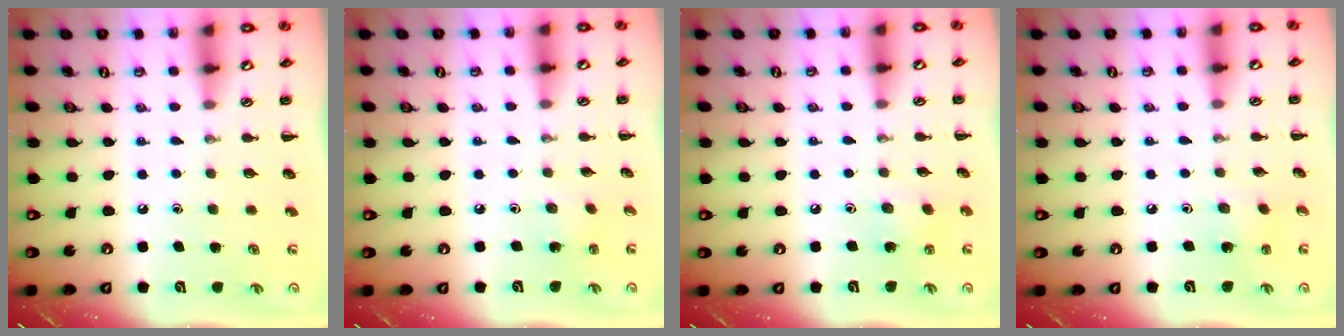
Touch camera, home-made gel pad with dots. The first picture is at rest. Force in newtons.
{"total": 2.1, "press": 2.0, "slide": 0.8}
{"total": 3.4, "press": 3.3, "slide": 1.0}
{"total": 1.4, "press": 1.2, "slide": 0.6}